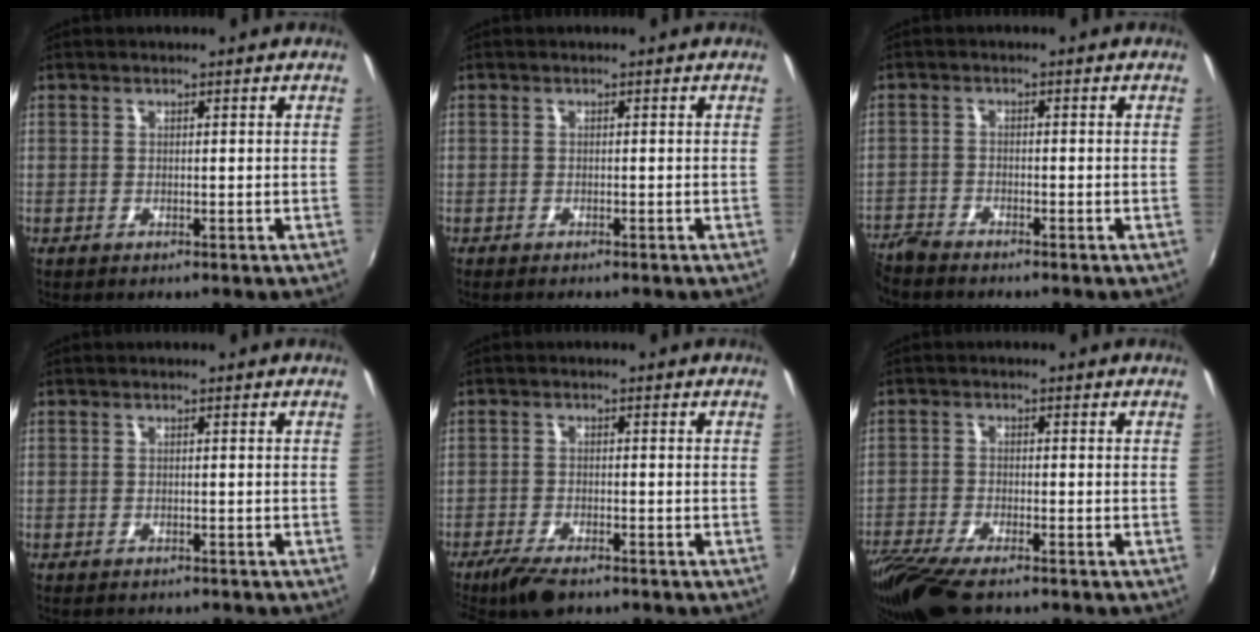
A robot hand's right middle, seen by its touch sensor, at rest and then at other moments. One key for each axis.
{"total": 1.5, "fx": -1.3, "fy": 0.6, "fz": 0.4, "tx": -0.014, "ty": -0.006, "tz": -0.022}
{"total": 5.3, "fx": -5.1, "fy": 0.9, "fz": 1.3, "tx": -0.042, "ty": -0.020, "tz": -0.105}
{"total": 2.5, "fx": -2.3, "fy": 0.6, "fz": 0.7, "tx": -0.019, "ty": -0.012, "tz": -0.033}
{"total": 6.6, "fx": -5.3, "fy": 1.8, "fz": 3.5, "tx": -0.092, "ty": -0.019, "tz": -0.098}
{"total": 11.7, "fx": -9.2, "fy": 2.9, "fz": 6.7, "tx": -0.161, "ty": -0.044, "tz": -0.170}